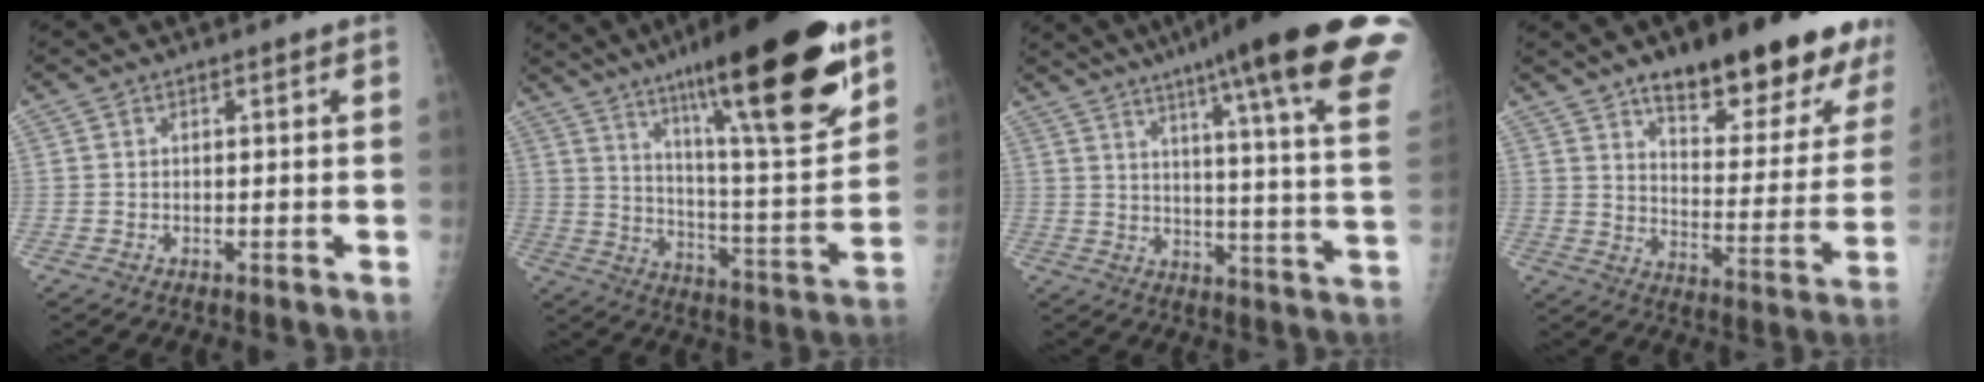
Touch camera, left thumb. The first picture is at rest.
{"total": 27.7, "force": [16.9, 4.7, 21.5], "torque": [-0.315, -0.066, 0.271]}
{"total": 28.1, "force": [18.4, 2.1, 21.2], "torque": [-0.254, -0.073, 0.241]}
{"total": 24.9, "force": [16.3, 7.6, 17.2], "torque": [-0.185, -0.069, 0.228]}